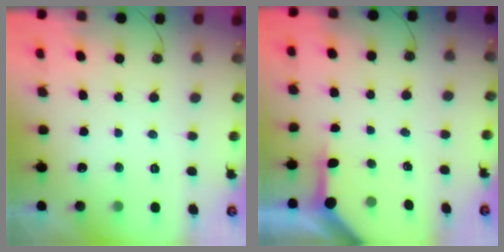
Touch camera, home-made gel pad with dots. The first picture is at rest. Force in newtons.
{"total": 3.8, "press": 3.8, "slide": 0.4}